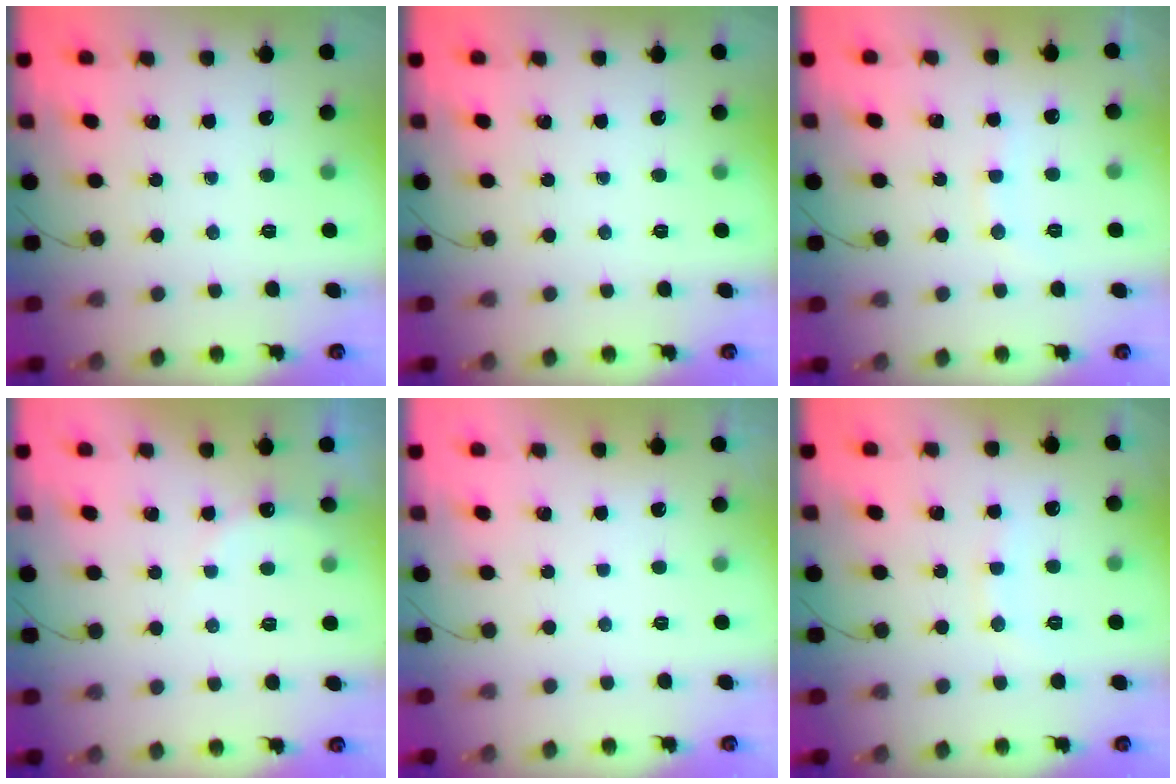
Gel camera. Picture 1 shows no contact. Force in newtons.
{"total": 0.0}
{"total": 6.8, "press": 6.8, "slide": 0.9}
{"total": 5.8, "press": 5.7, "slide": 1.0}
{"total": 3.0, "press": 3.0, "slide": 0.1}
{"total": 7.3, "press": 7.2, "slide": 0.9}